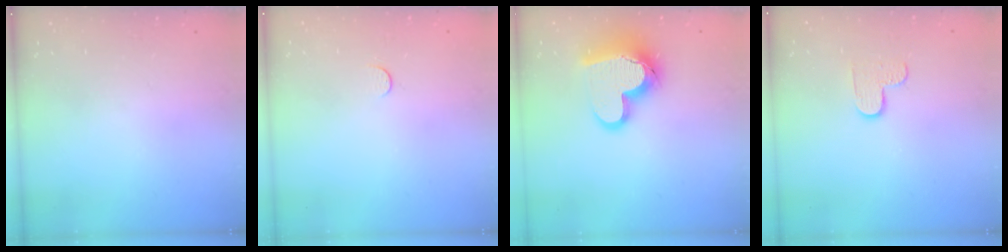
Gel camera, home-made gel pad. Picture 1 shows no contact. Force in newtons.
{"total": 3.1, "press": 3.1, "slide": 0.4}
{"total": 15.9, "press": 15.7, "slide": 2.2}
{"total": 5.9, "press": 5.8, "slide": 0.6}